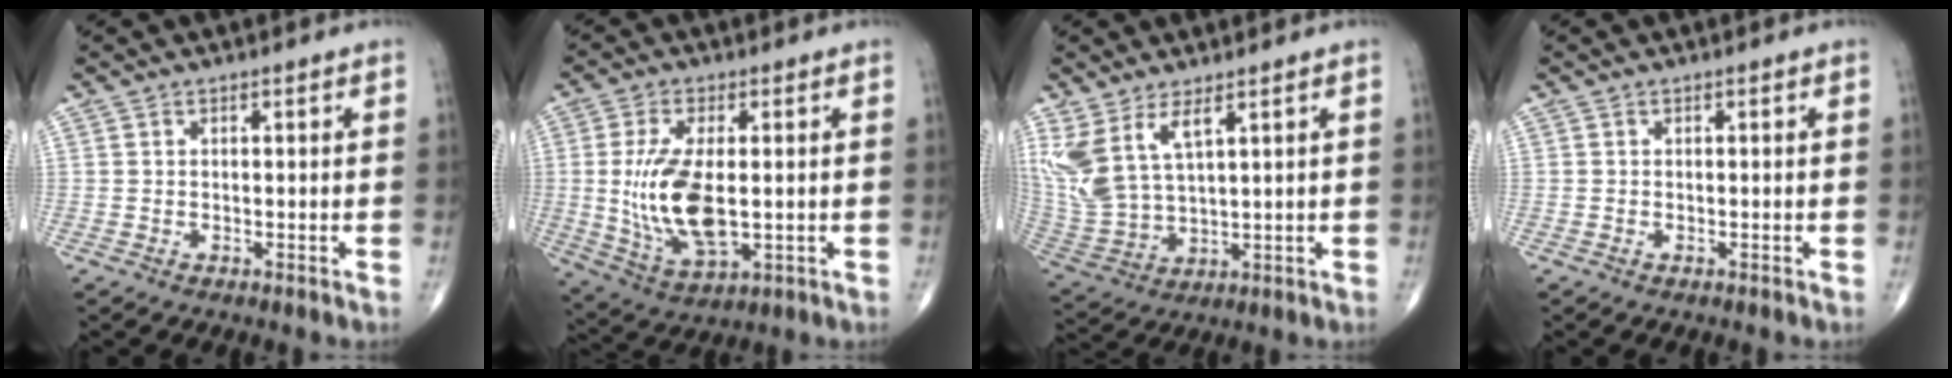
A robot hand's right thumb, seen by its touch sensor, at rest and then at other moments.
{"total": 13.4, "force": [-0.2, 6.1, 11.9], "torque": [-0.240, -0.017, 0.007]}
{"total": 11.3, "force": [5.6, 4.9, 8.6], "torque": [-0.197, -0.024, 0.130]}
{"total": 0.0}